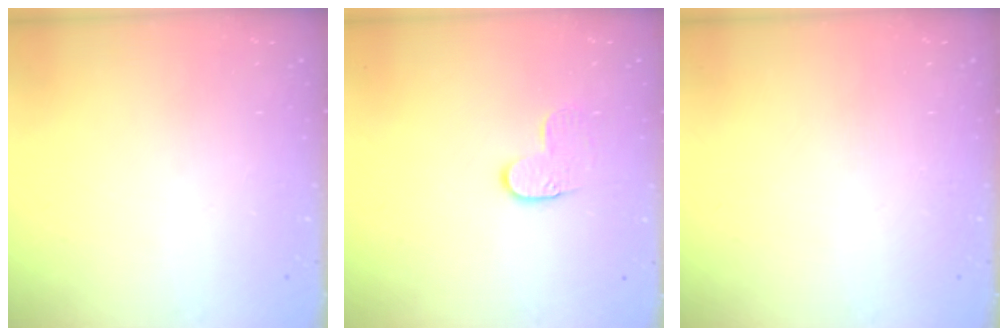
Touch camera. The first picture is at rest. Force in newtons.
{"total": 5.4, "press": 5.4, "slide": 0.3}
{"total": 0.0}